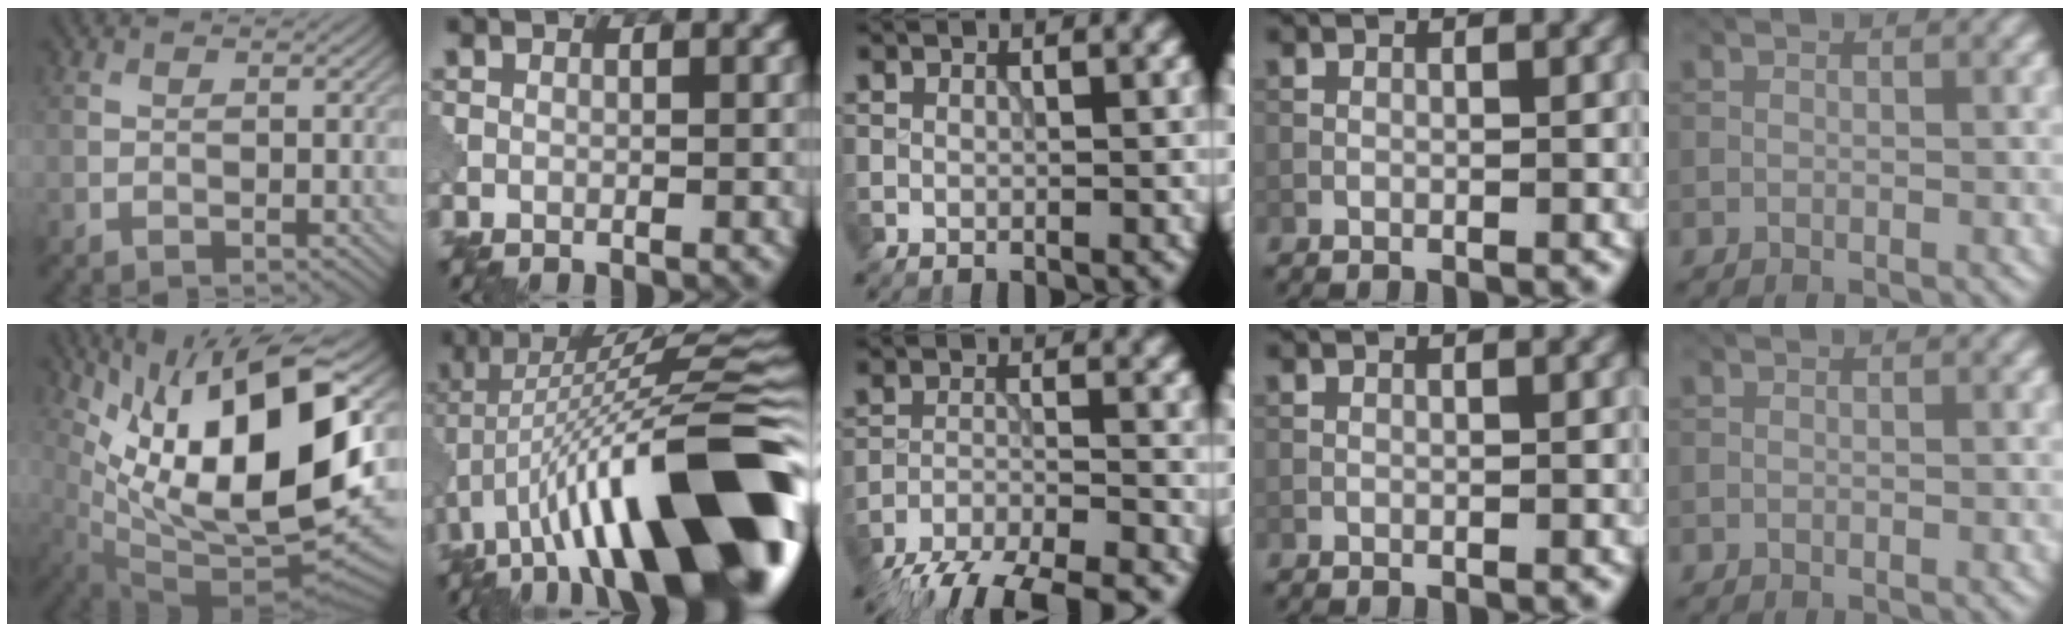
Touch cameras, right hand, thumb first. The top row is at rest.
{"thumb": {"total": 18.8, "force": [5.6, 7.2, 16.5], "torque": [-0.288, 0.017, 0.106]}, "index": {"total": 17.9, "force": [-6.4, 5.9, 15.6], "torque": [-0.235, 0.047, -0.112]}, "middle": {"total": 10.5, "force": [-9.5, 2.7, 3.7], "torque": [-0.053, -0.017, -0.144]}}